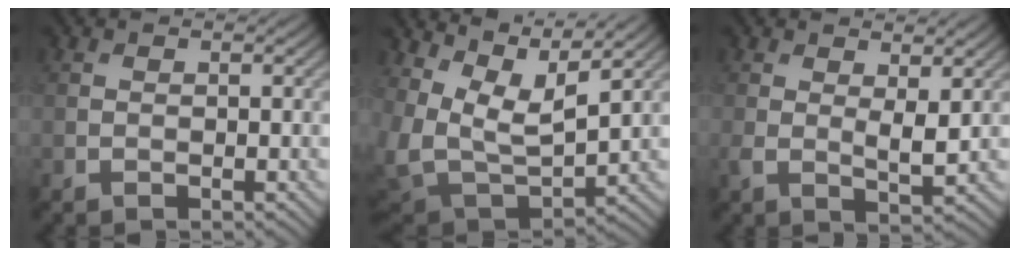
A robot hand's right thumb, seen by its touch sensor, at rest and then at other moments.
{"total": 11.6, "force": [7.0, 5.3, 7.5], "torque": [-0.191, 0.011, 0.127]}
{"total": 3.3, "force": [1.0, 1.1, 2.9], "torque": [-0.062, -0.006, 0.020]}